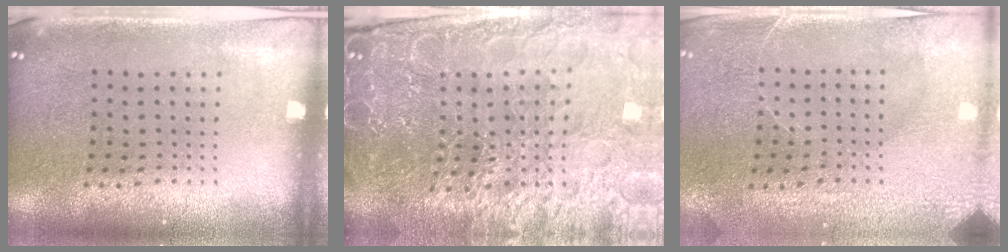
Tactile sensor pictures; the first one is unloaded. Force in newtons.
{"total": 5.8, "press": 5.2, "slide": 2.6}
{"total": 3.0, "press": 2.9, "slide": 0.6}